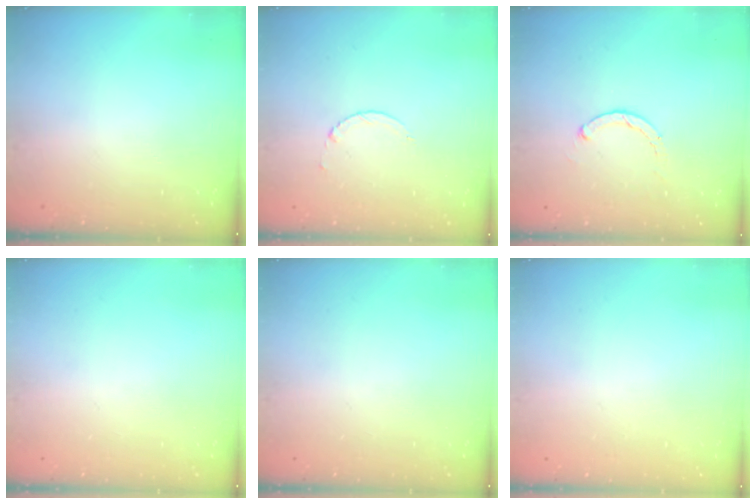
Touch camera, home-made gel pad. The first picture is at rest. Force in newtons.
{"total": 2.3, "press": 2.3, "slide": 0.3}
{"total": 1.1, "press": 1.0, "slide": 0.3}
{"total": 0.0}
{"total": 0.0}
{"total": 2.6, "press": 2.6, "slide": 0.2}